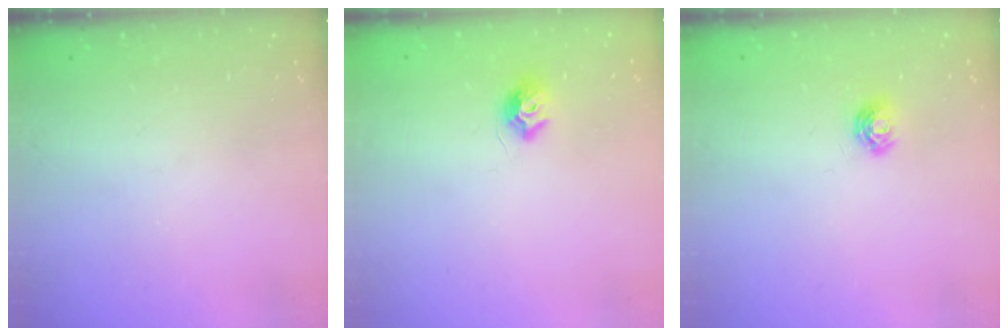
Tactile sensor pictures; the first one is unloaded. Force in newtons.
{"total": 7.6, "press": 7.6, "slide": 0.4}
{"total": 5.1, "press": 5.1, "slide": 0.5}